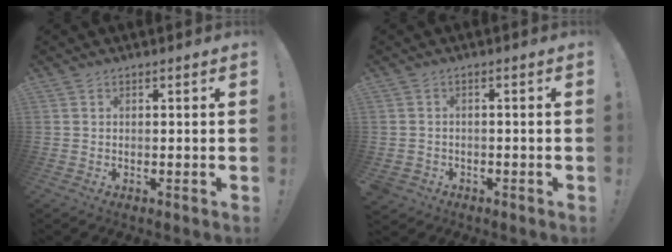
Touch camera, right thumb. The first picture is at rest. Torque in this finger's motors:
{"motor_torque": [0.11, -0.10, -0.08, -0.12, 0.10]}